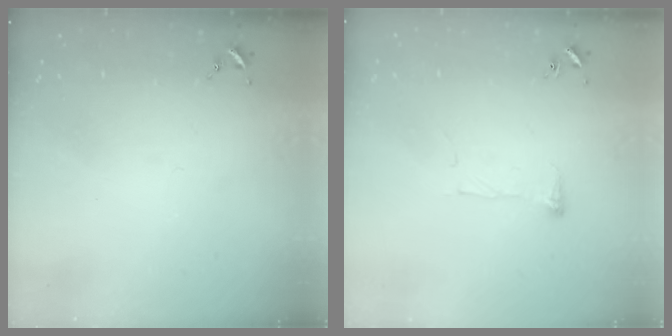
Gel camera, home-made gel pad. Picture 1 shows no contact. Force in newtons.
{"total": 5.8, "press": 5.8, "slide": 0.5}